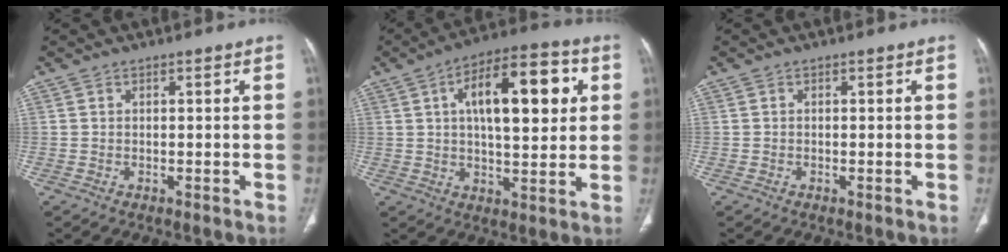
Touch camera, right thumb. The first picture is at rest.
{"total": 17.7, "force": [4.6, 7.5, 15.3], "torque": [-0.204, 0.009, 0.066]}
{"total": 0.0}